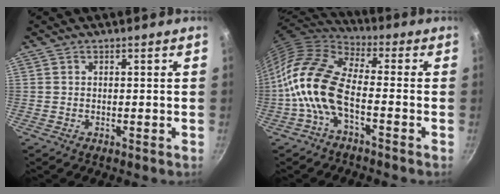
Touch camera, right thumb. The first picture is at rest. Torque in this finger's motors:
{"motor_torque": [-0.52, 1.52, 2.04, -0.74, 0.69]}